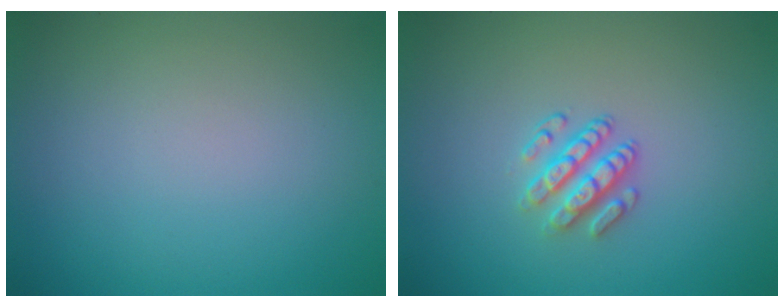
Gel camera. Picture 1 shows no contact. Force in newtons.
{"total": 2.3, "press": 1.9, "slide": 1.4}